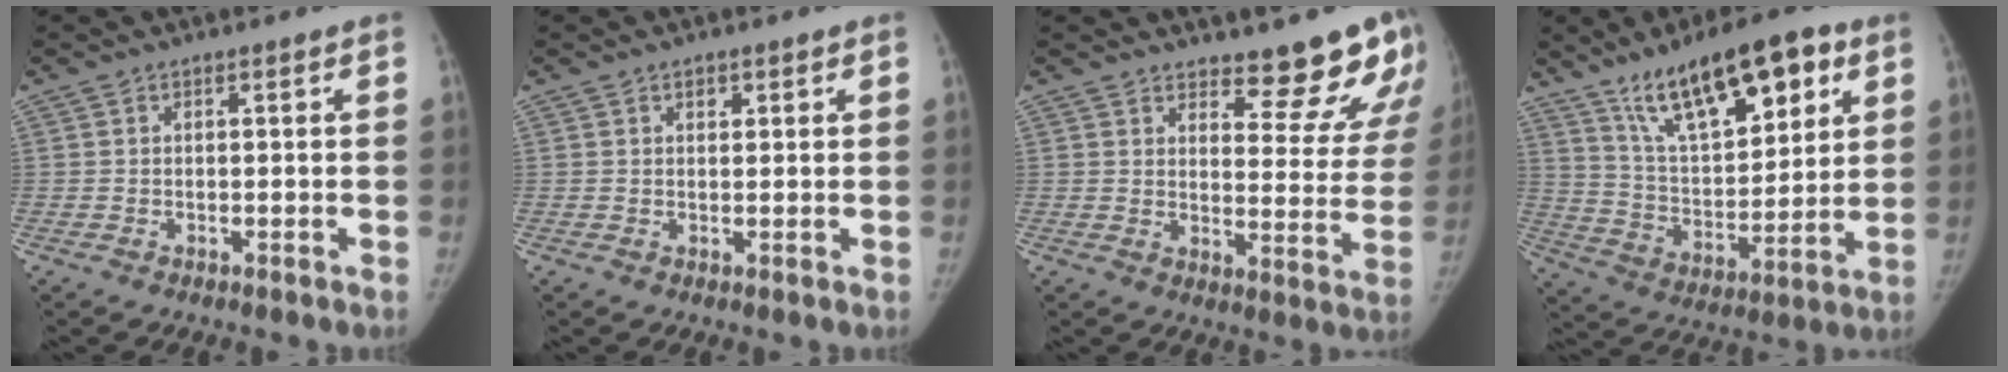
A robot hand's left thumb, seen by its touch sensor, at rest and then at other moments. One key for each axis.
{"total": 1.3, "fx": 0.7, "fy": 1.0, "fz": 0.6, "tx": 0.001, "ty": -0.003, "tz": 0.009}
{"total": 13.3, "fx": 11.4, "fy": 4.5, "fz": 5.1, "tx": -0.008, "ty": -0.091, "tz": 0.135}
{"total": 20.7, "fx": 11.6, "fy": 8.3, "fz": 15.0, "tx": -0.204, "ty": -0.039, "tz": 0.204}